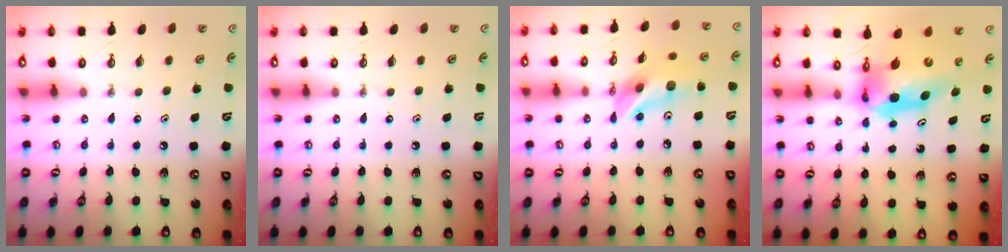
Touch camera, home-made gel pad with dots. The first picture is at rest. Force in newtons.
{"total": 0.0}
{"total": 14.6, "press": 14.2, "slide": 3.4}
{"total": 8.3, "press": 8.2, "slide": 0.9}